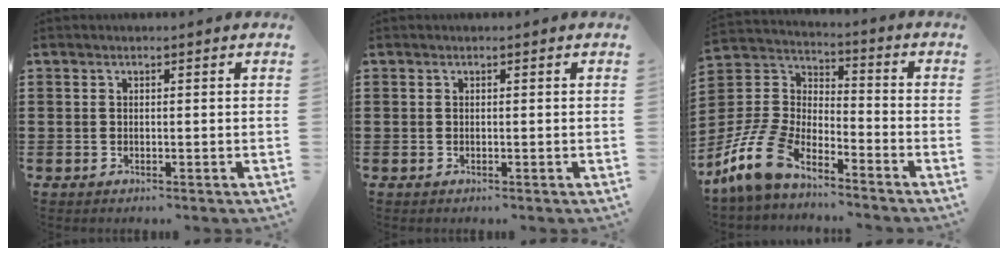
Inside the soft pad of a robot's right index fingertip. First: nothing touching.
{"total": 0.0}
{"total": 10.1, "force": [-7.9, 3.9, 5.0], "torque": [-0.147, 0.011, -0.164]}